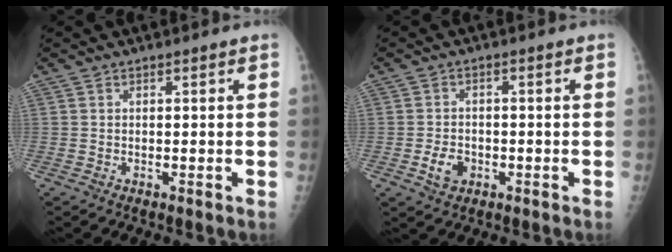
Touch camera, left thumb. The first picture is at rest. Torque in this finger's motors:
{"motor_torque": [-0.56, 0.63, 0.41, 0.22, 0.00]}